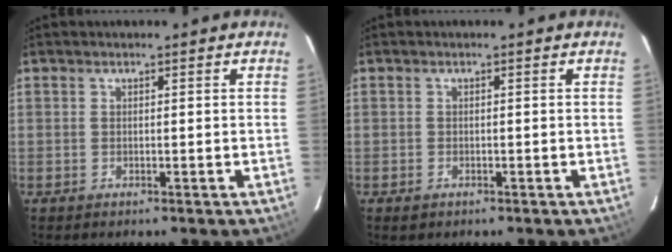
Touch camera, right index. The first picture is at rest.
{"total": 1.1, "force": [-0.7, 0.8, 0.4], "torque": [-0.007, 0.000, -0.009]}